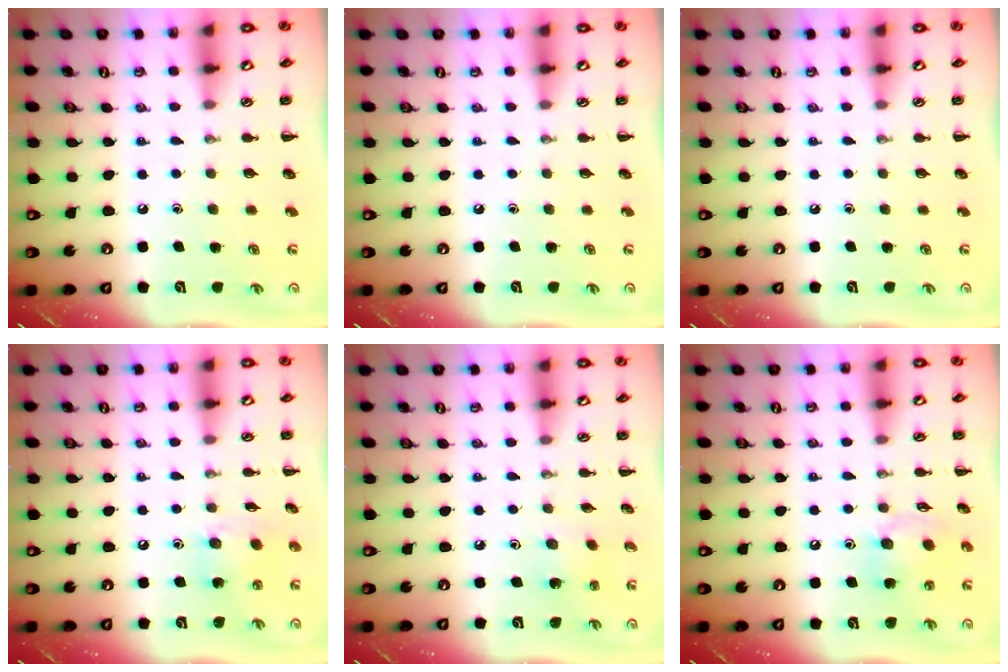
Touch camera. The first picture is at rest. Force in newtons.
{"total": 0.0}
{"total": 0.0}
{"total": 7.6, "press": 7.6, "slide": 0.7}
{"total": 1.9, "press": 1.7, "slide": 0.7}
{"total": 10.3, "press": 10.2, "slide": 1.2}